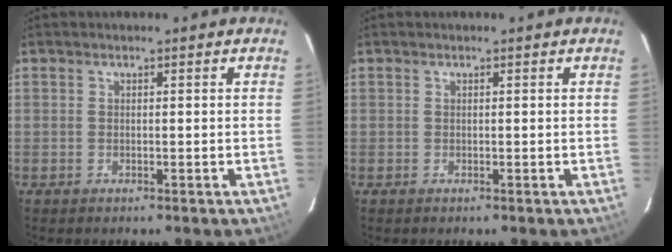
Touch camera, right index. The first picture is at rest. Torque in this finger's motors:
{"motor_torque": [-0.73, 0.74, -0.97, -0.16]}